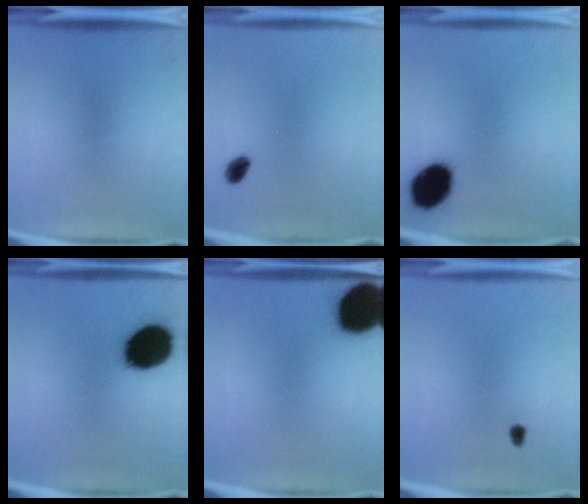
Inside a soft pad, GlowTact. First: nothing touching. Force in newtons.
{"total": 2.8}
{"total": 14.5}
{"total": 19.7}
{"total": 19.6}
{"total": 1.5}